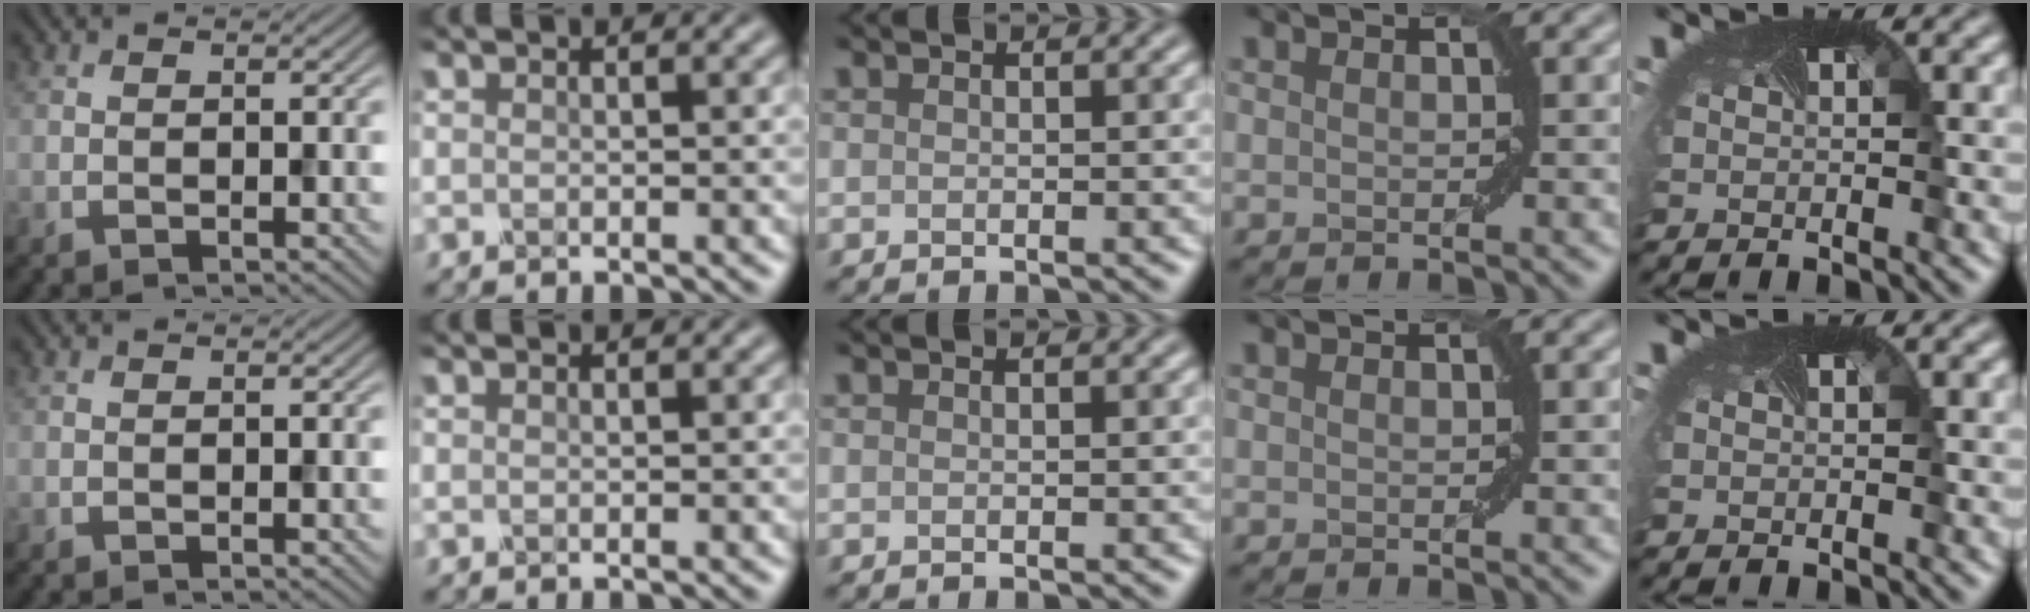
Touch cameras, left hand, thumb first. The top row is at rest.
{}